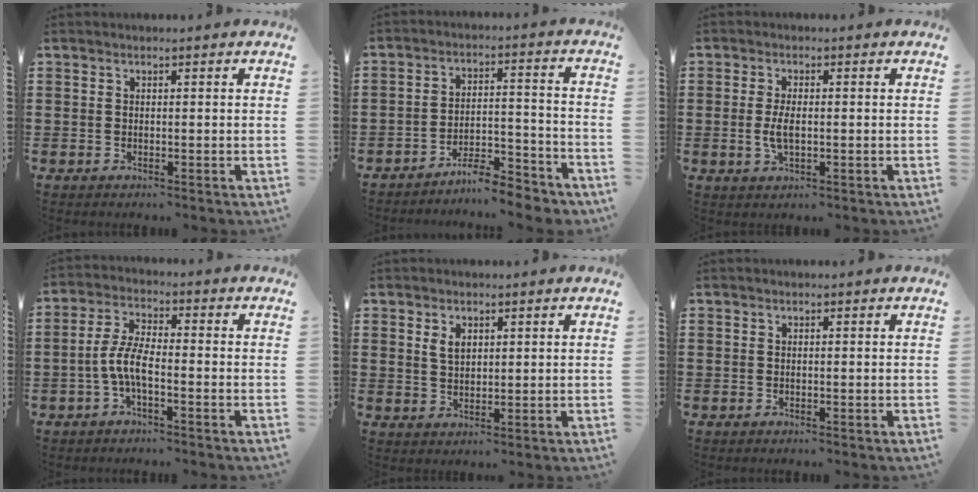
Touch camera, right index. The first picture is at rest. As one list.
[{"total": 6.4, "force": [-6.1, 0.6, 1.9], "torque": [-0.028, 0.013, -0.118]}, {"total": 3.6, "force": [-0.3, 1.5, 3.3], "torque": [-0.076, -0.003, -0.011]}, {"total": 5.7, "force": [-2.0, 1.8, 5.0], "torque": [-0.122, -0.006, -0.046]}, {"total": 2.4, "force": [1.2, 1.5, 1.5], "torque": [-0.035, 0.004, 0.022]}, {"total": 0.0}]